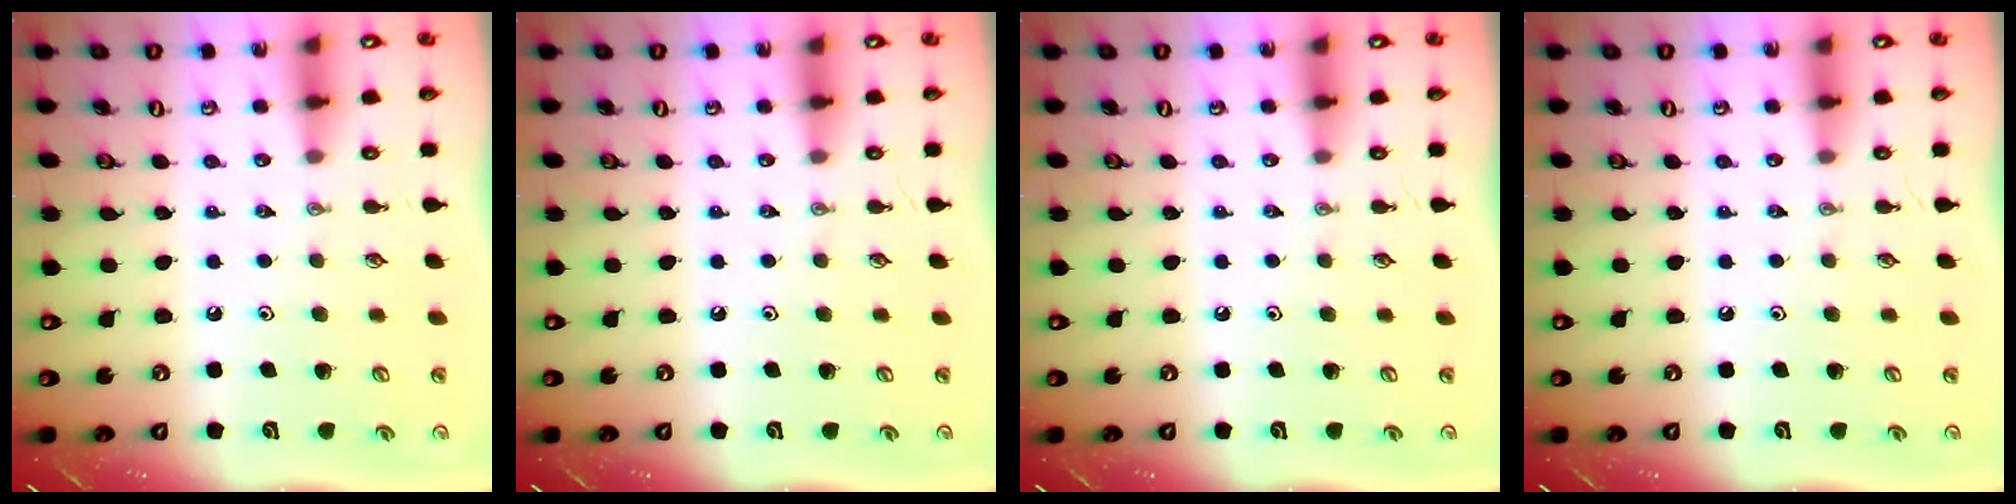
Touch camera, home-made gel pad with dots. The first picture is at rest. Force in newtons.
{"total": 0.0}
{"total": 0.0}
{"total": 0.0}